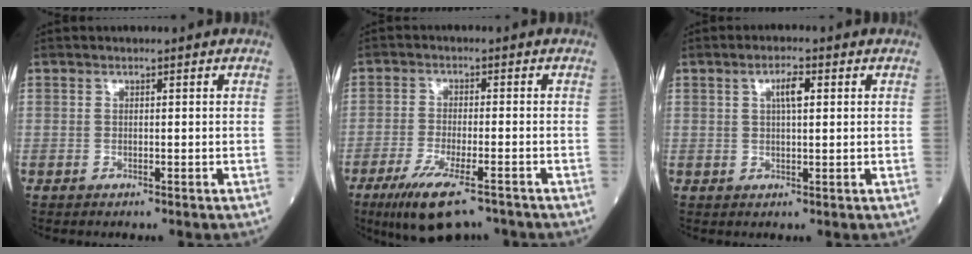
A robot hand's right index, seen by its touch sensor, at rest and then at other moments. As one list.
[{"total": 9.8, "force": [-6.9, 2.0, 6.7], "torque": [-0.118, -0.022, -0.114]}, {"total": 3.3, "force": [1.1, 0.8, 3.0], "torque": [-0.054, 0.004, 0.018]}]